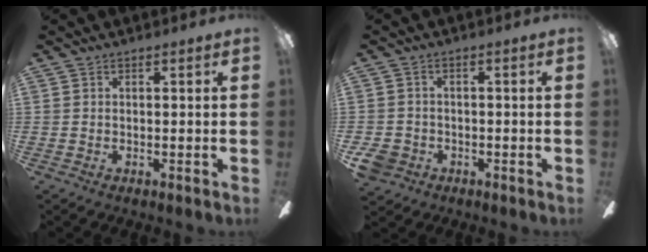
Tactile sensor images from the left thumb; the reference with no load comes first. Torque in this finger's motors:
{"motor_torque": [-0.03, 0.03, 0.13, -0.14, 0.00]}